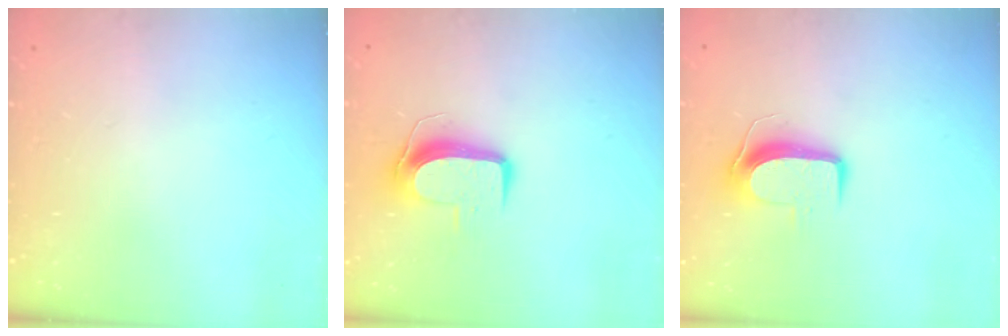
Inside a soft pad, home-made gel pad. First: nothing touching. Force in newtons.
{"total": 10.1, "press": 10.1, "slide": 0.9}
{"total": 8.7, "press": 8.6, "slide": 0.5}